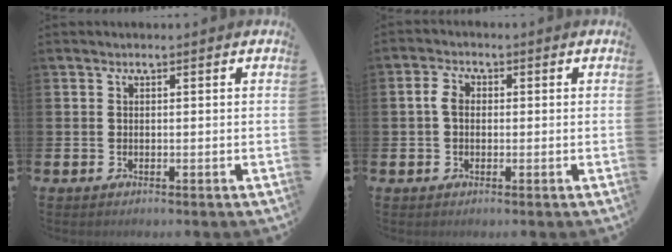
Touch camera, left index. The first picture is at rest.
{"total": 2.8, "force": [0.2, 2.1, 1.9], "torque": [-0.030, 0.007, 0.001]}